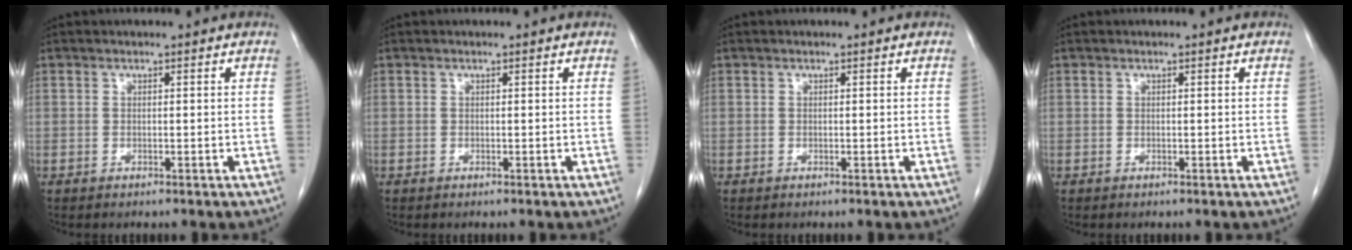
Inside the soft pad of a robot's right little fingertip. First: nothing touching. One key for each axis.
{"total": 0.0}
{"total": 0.0}
{"total": 0.0}